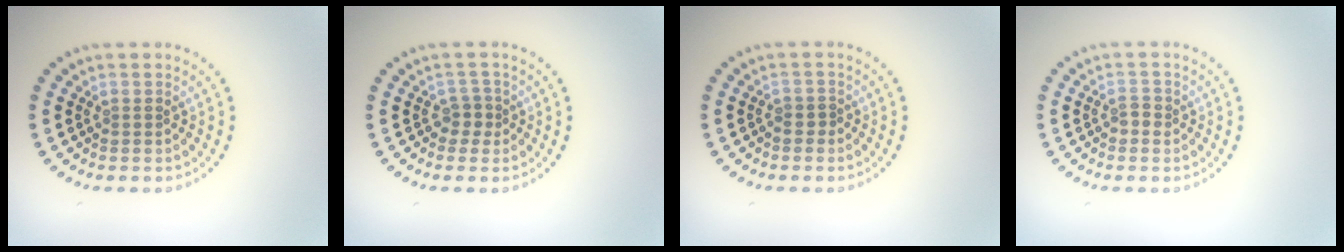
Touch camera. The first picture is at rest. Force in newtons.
{"total": 1.4, "press": 1.1, "slide": 0.8}
{"total": 0.8, "press": 0.4, "slide": 0.7}
{"total": 1.1, "press": 1.0, "slide": 0.4}